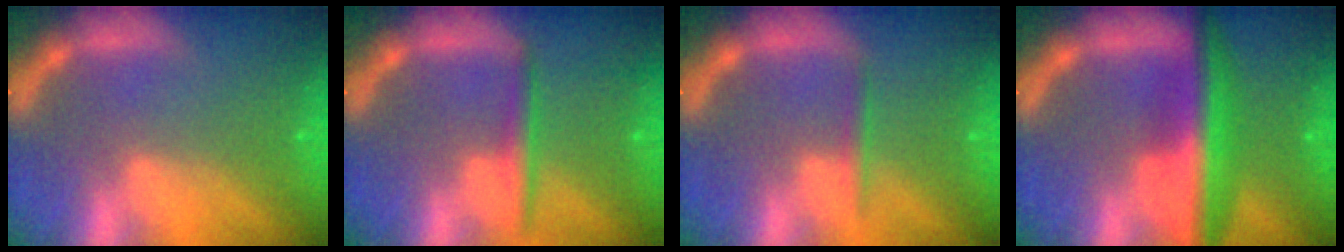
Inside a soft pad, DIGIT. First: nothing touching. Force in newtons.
{"total": 2.4}
{"total": 1.4}
{"total": 8.0}